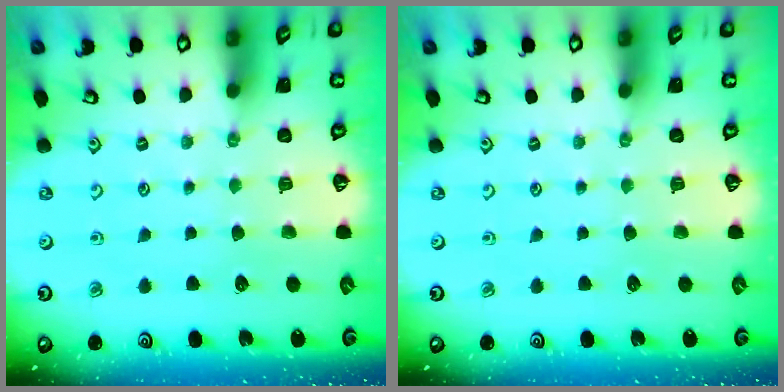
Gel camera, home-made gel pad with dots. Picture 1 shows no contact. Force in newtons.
{"total": 0.0}